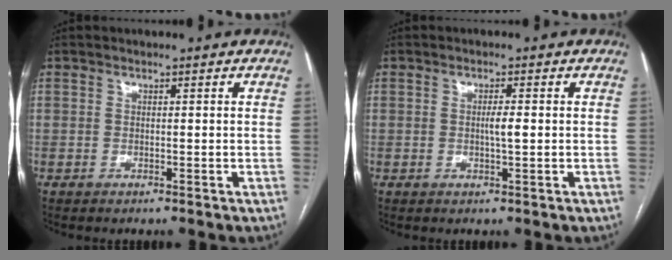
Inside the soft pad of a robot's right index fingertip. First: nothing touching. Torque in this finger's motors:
{"motor_torque": [0.00, 0.00, 0.00, 0.03]}